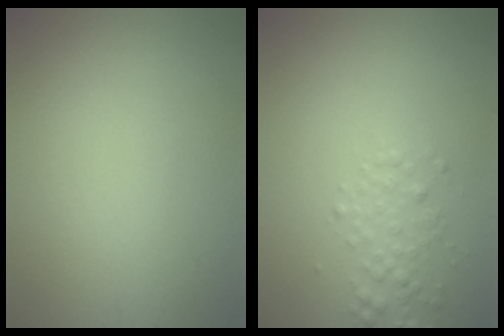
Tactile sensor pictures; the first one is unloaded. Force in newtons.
{"total": 1.9, "press": 1.9, "slide": 0.1}